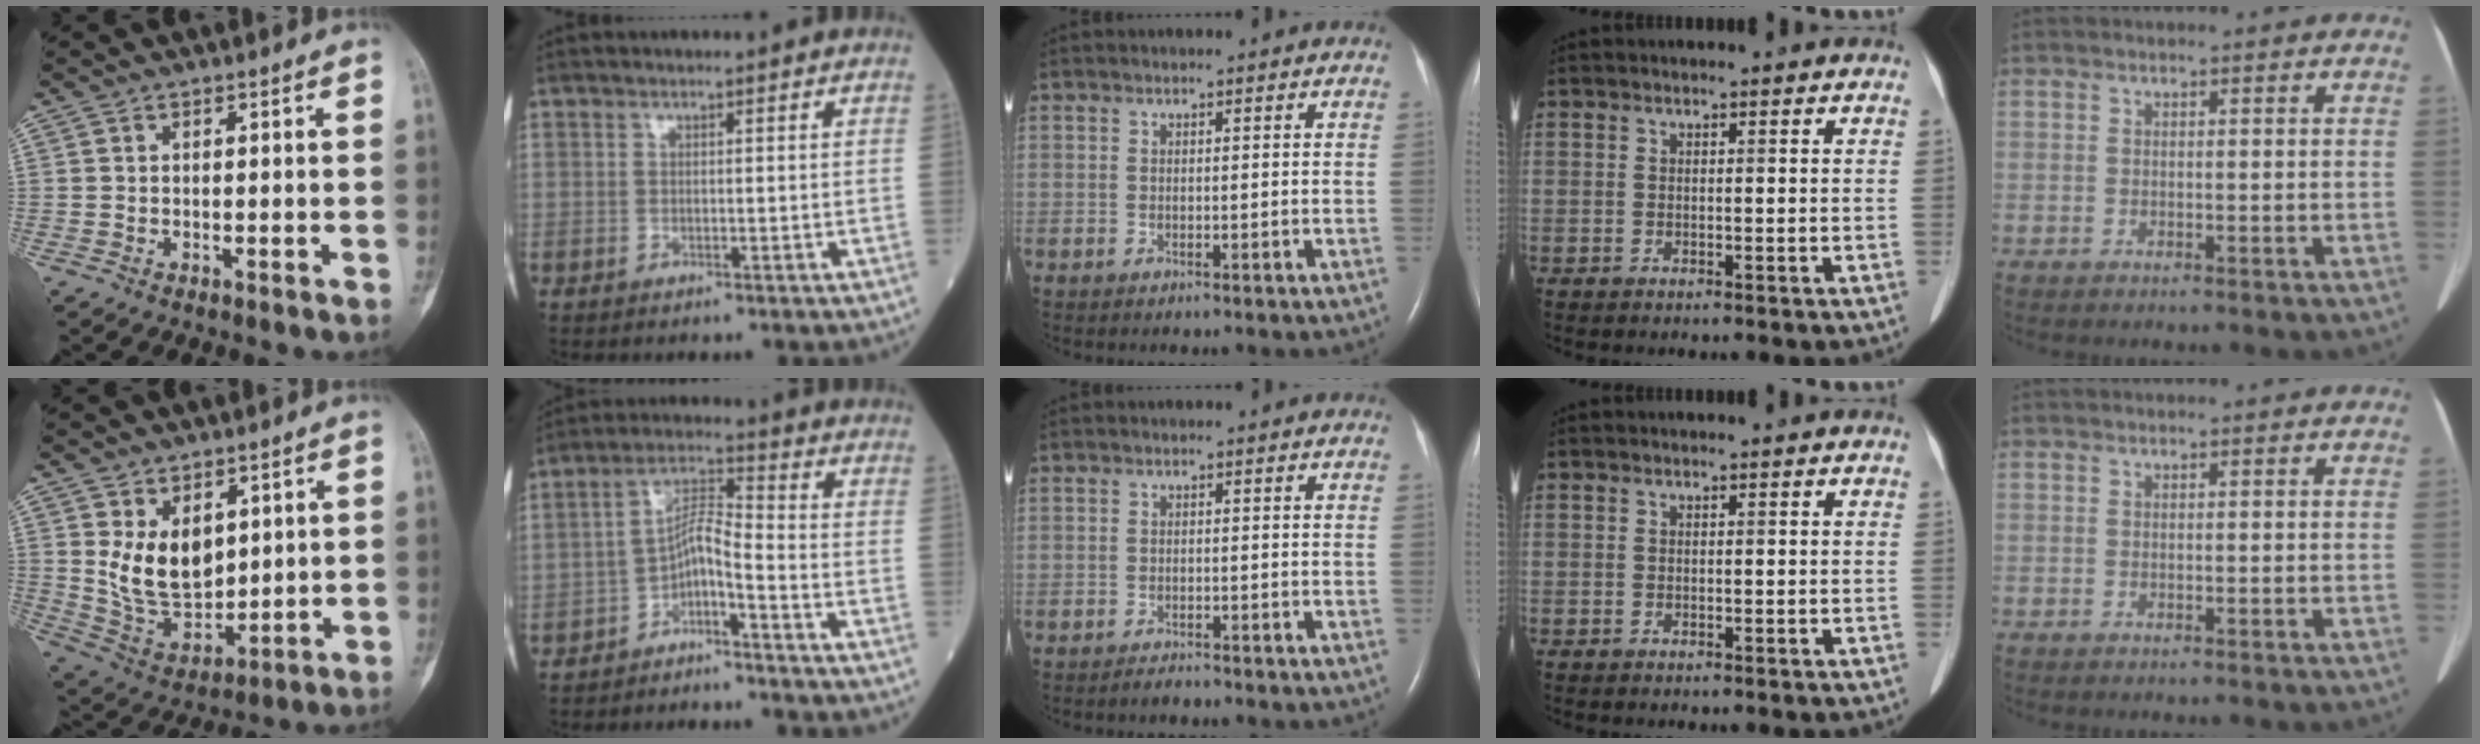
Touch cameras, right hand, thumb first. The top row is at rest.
{"thumb": {"total": 11.4, "force": [3.3, 7.7, 7.8], "torque": [-0.102, -0.032, 0.085]}, "index": {"total": 5.2, "force": [-3.3, 1.0, 3.9], "torque": [-0.070, 0.014, -0.062]}, "middle": {"total": 1.0, "force": [-1.0, 0.1, 0.2], "torque": [-0.009, -0.003, -0.013]}}